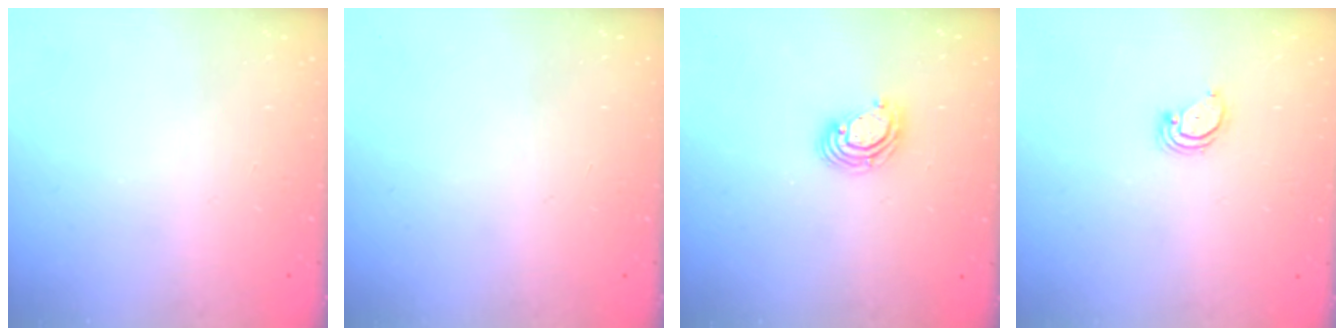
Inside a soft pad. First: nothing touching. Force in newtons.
{"total": 0.0}
{"total": 6.8, "press": 6.7, "slide": 0.8}
{"total": 2.2, "press": 2.2, "slide": 0.3}